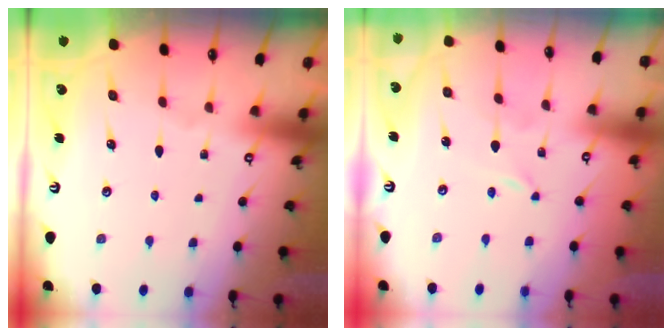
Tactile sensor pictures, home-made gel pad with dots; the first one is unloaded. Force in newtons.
{"total": 0.0}